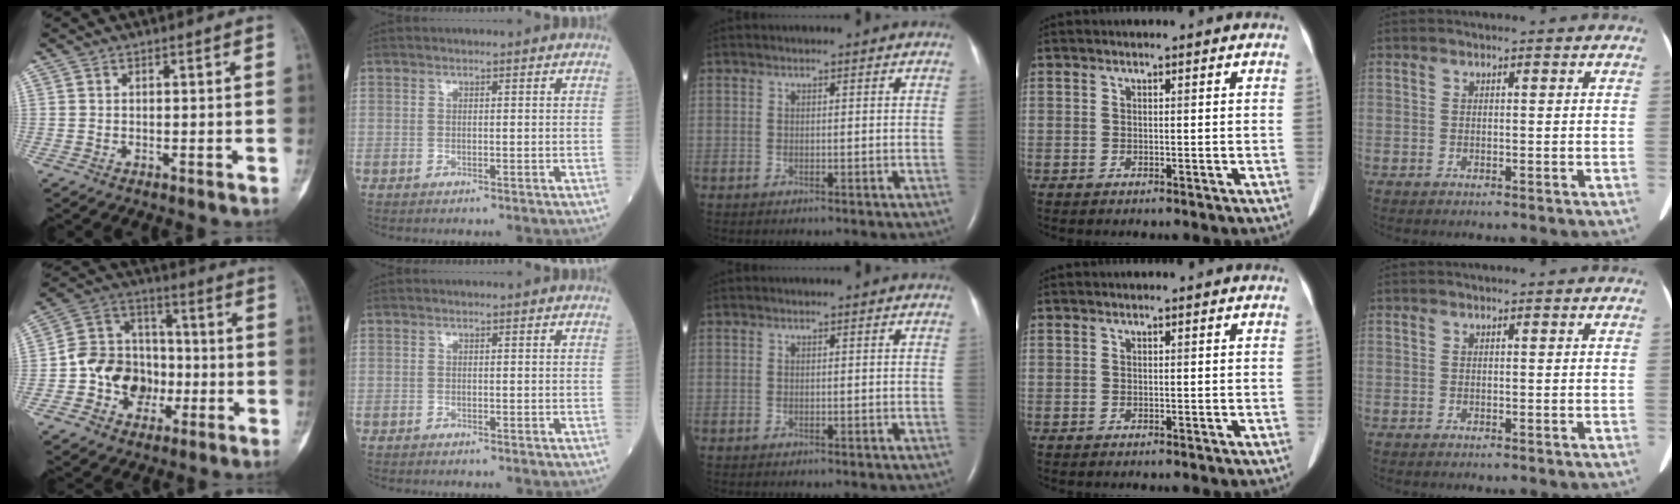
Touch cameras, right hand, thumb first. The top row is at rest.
{"thumb": {"total": 14.4, "force": [-4.0, 12.1, 6.6], "torque": [-0.065, 0.059, -0.074]}, "index": {"total": 0.6, "force": [-0.6, 0.1, 0.1], "torque": [-0.007, 0.000, -0.011]}}